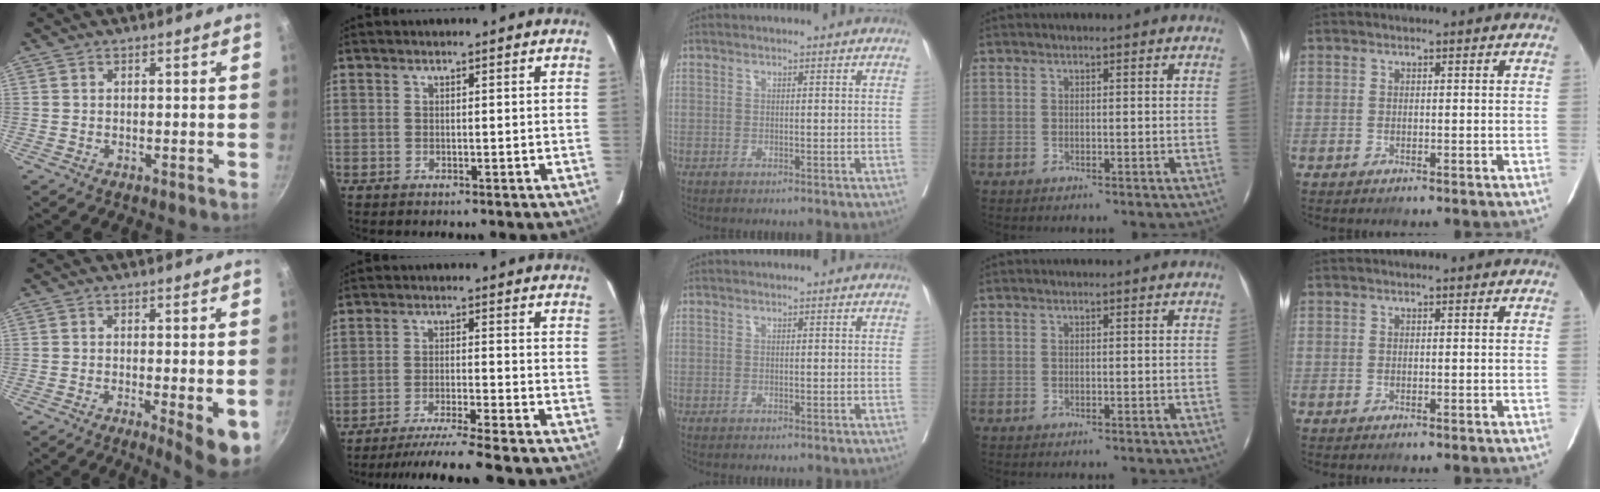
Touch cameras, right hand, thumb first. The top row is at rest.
{"thumb": {"total": 7.8, "force": [-2.7, 1.5, 7.1], "torque": [-0.094, -0.019, -0.039]}, "index": {"total": 11.6, "force": [-10.3, -1.7, 5.1], "torque": [-0.062, -0.030, -0.164]}}